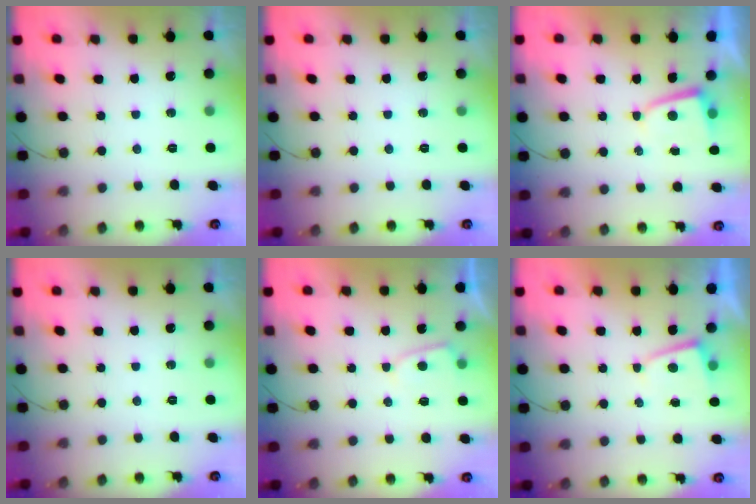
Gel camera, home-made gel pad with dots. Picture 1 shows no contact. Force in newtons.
{"total": 0.0}
{"total": 1.6, "press": 1.6, "slide": 0.3}
{"total": 0.0}
{"total": 2.8, "press": 2.8, "slide": 0.3}
{"total": 2.0, "press": 2.0, "slide": 0.3}